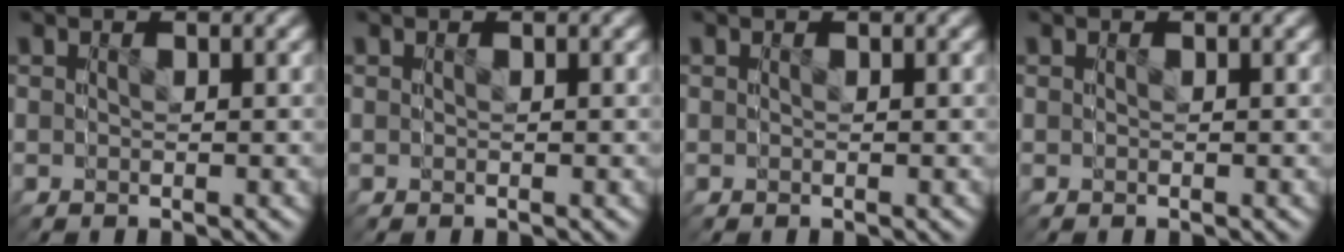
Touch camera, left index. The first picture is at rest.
{"total": 0.0}
{"total": 0.0}
{"total": 0.0}